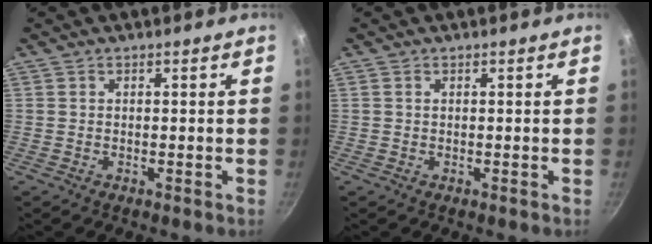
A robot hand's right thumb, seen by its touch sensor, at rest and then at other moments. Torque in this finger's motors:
{"motor_torque": [0.18, 0.01, 0.58, 0.17, -0.02]}